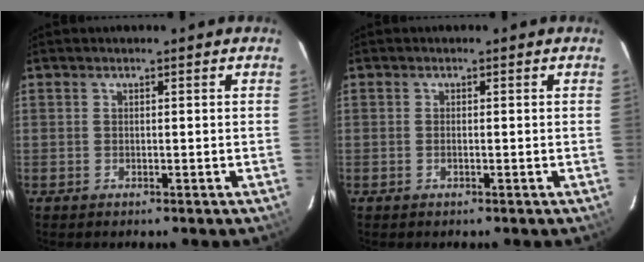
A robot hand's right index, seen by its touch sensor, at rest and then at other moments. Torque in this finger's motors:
{"motor_torque": [-0.08, 0.06, 0.02, -0.01]}